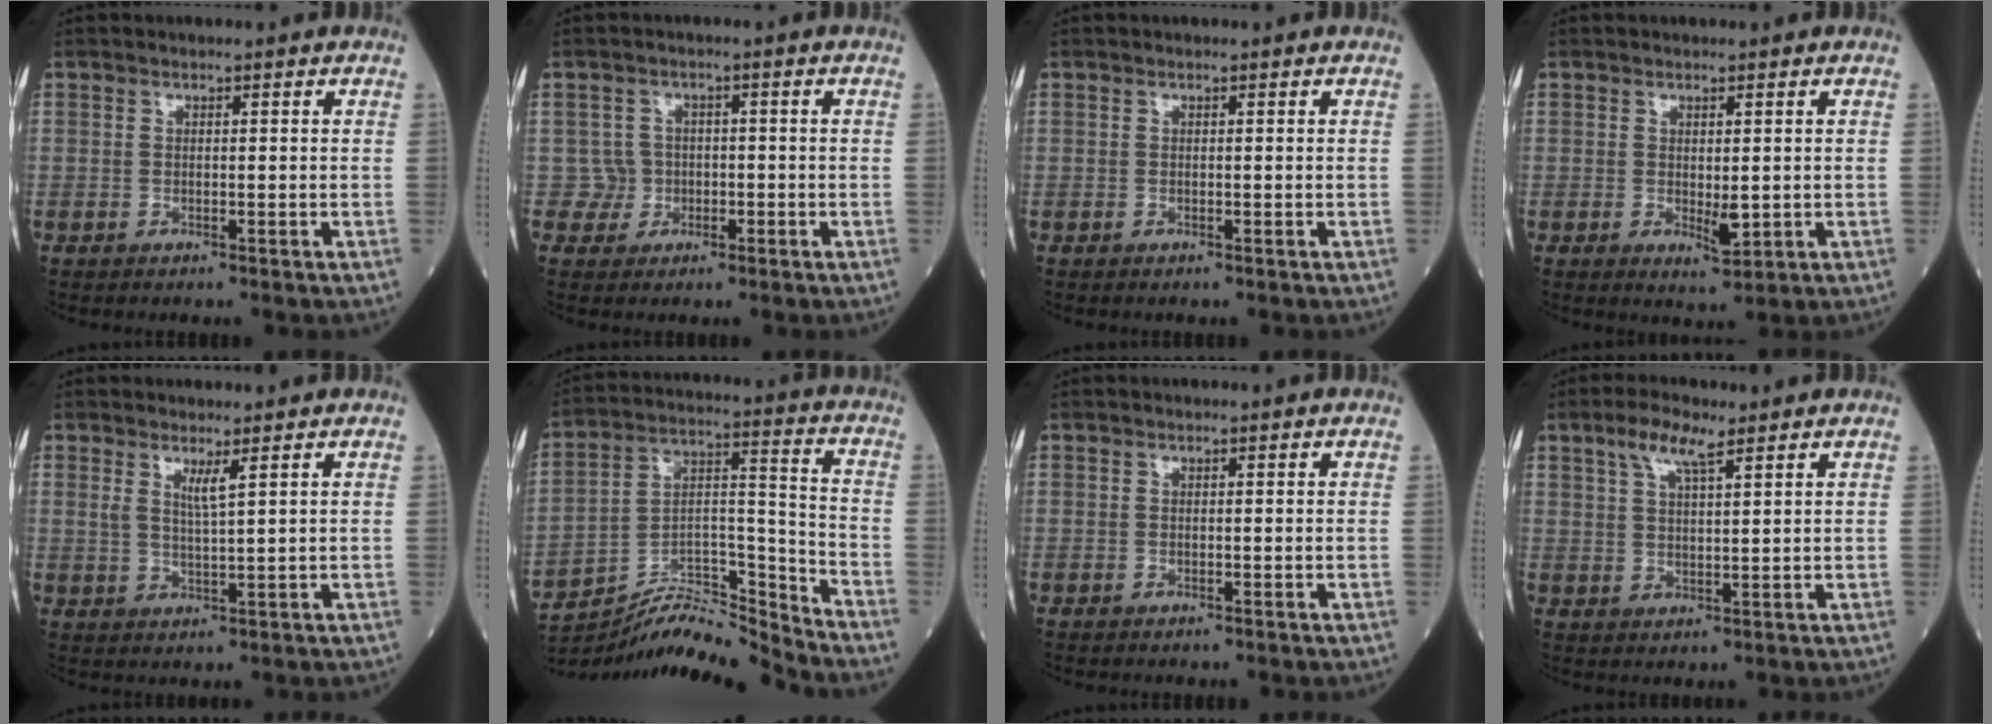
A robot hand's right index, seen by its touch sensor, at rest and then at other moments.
{"total": 2.6, "force": [-0.7, 2.5, -0.4], "torque": [0.020, 0.012, -0.012]}
{"total": 0.0}
{"total": 2.6, "force": [-0.1, 0.8, 2.5], "torque": [-0.040, -0.007, 0.007]}
{"total": 2.5, "force": [1.4, -0.3, 2.0], "torque": [-0.042, -0.011, 0.031]}
{"total": 12.1, "force": [-11.8, -1.7, 2.2], "torque": [-0.039, 0.046, -0.209]}
{"total": 0.0}
{"total": 5.3, "force": [3.5, 1.0, 3.9], "torque": [-0.082, 0.009, 0.067]}